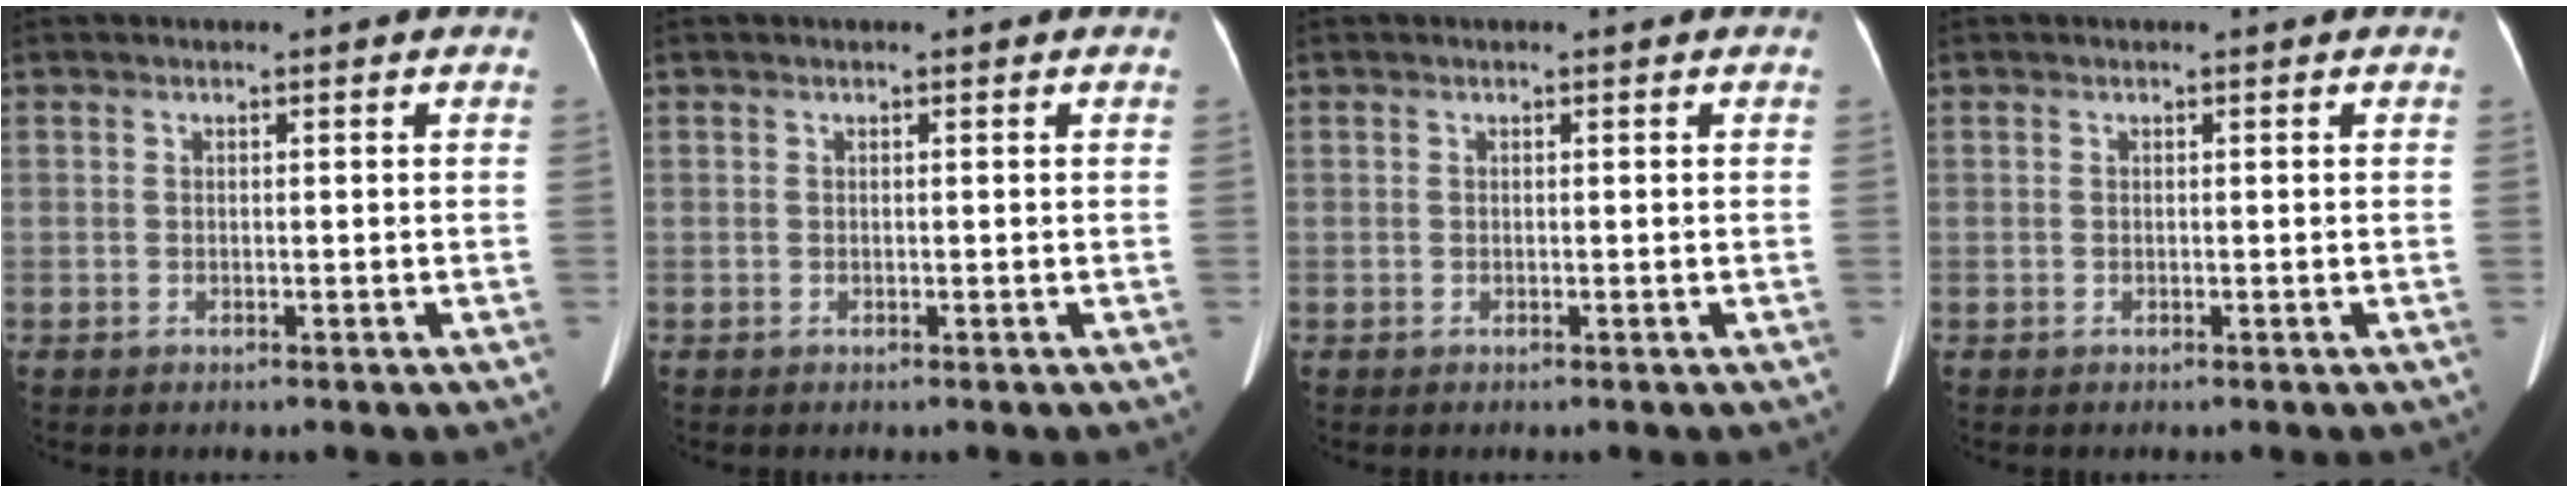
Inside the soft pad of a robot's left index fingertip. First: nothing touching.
{"total": 0.0}
{"total": 0.0}
{"total": 0.0}